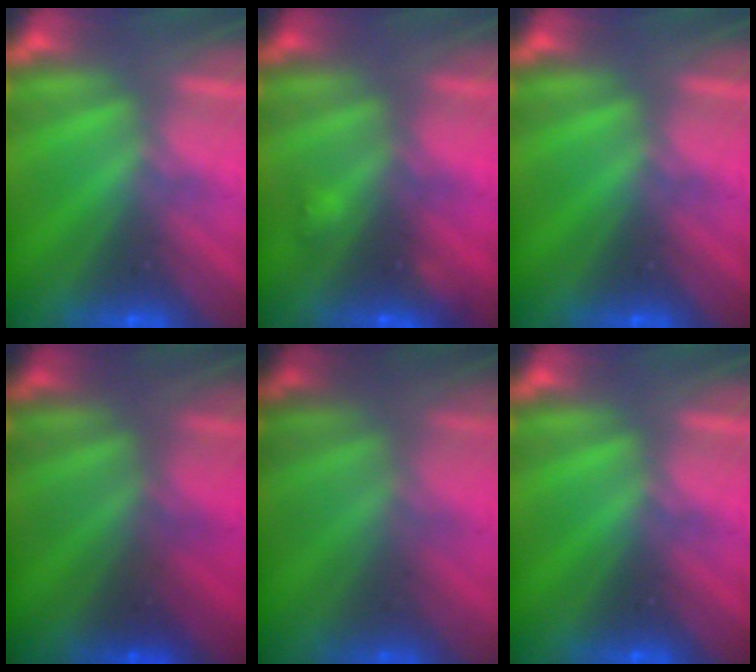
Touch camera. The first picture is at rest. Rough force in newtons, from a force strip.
{"total": 2.3}
{"total": 0.0}
{"total": 1.6}
{"total": 1.8}
{"total": 0.0}